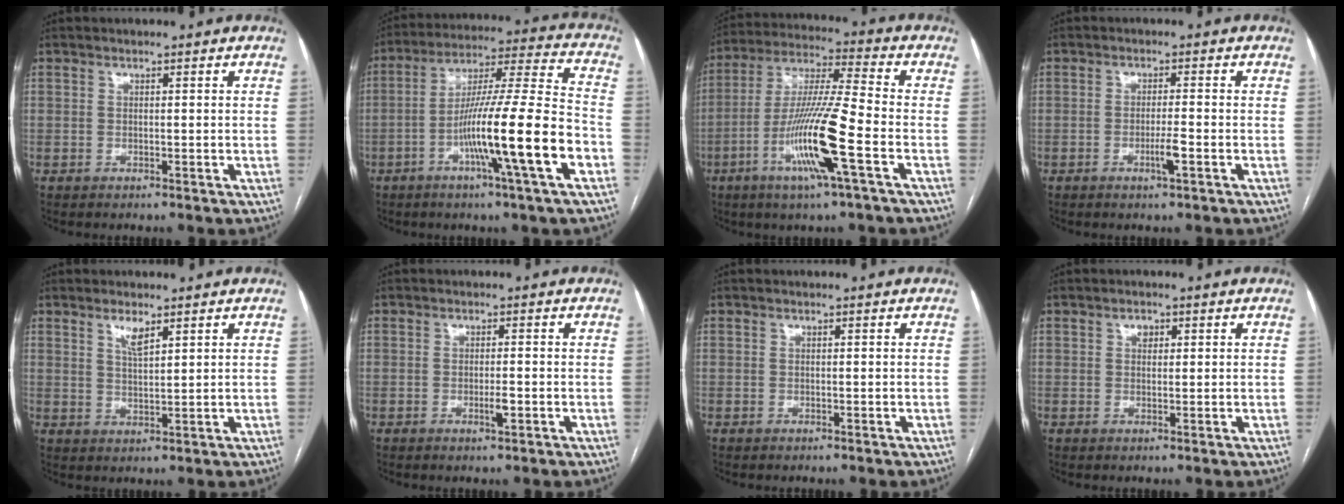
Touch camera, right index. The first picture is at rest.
{"total": 17.7, "force": [-6.3, -0.7, 16.5], "torque": [-0.282, -0.004, -0.109]}
{"total": 14.8, "force": [-5.4, -0.3, 13.7], "torque": [-0.274, -0.011, -0.106]}
{"total": 2.9, "force": [-1.2, -0.1, 2.6], "torque": [-0.048, -0.004, -0.022]}
{"total": 3.1, "force": [2.0, 0.6, 2.2], "torque": [-0.046, -0.002, 0.040]}
{"total": 2.0, "force": [-0.7, 0.3, 1.8], "torque": [-0.032, -0.002, -0.010]}
{"total": 0.0}
{"total": 1.4, "force": [0.6, 1.0, 0.8], "torque": [-0.012, 0.003, 0.009]}